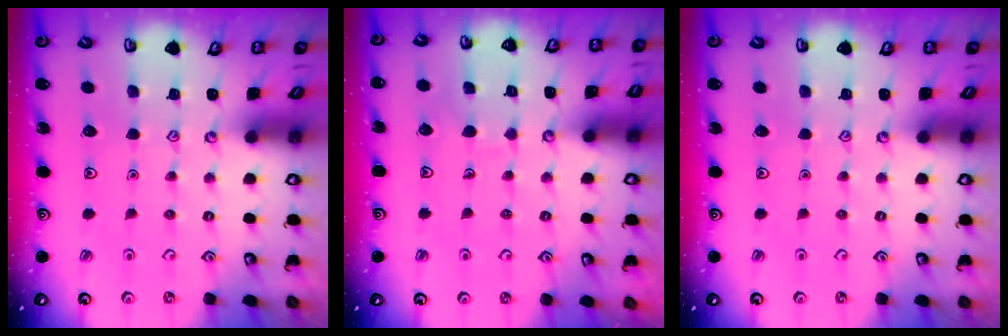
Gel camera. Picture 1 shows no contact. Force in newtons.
{"total": 4.7, "press": 4.7, "slide": 0.3}
{"total": 0.0}